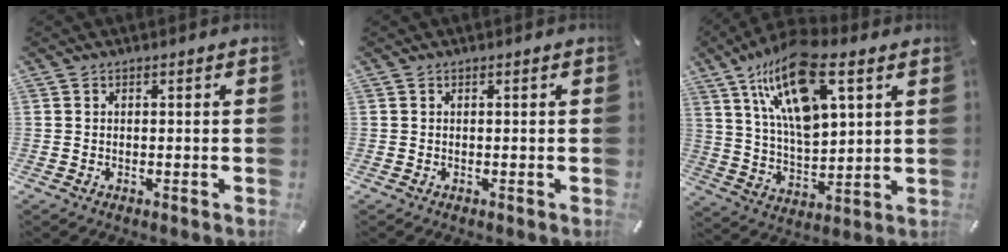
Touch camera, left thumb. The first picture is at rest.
{"total": 0.0}
{"total": 18.3, "force": [9.7, 7.9, 13.3], "torque": [-0.274, -0.032, 0.159]}